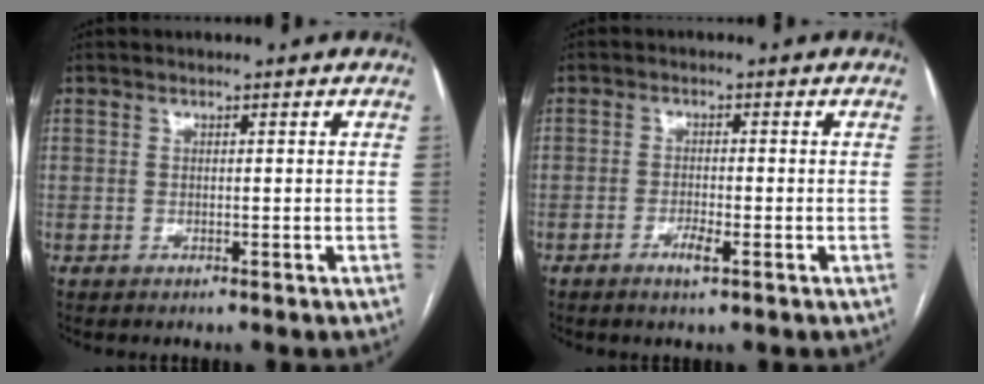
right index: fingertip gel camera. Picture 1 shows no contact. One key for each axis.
{"total": 2.5, "fx": -1.4, "fy": 0.4, "fz": 2.1, "tx": -0.039, "ty": -0.001, "tz": -0.025}